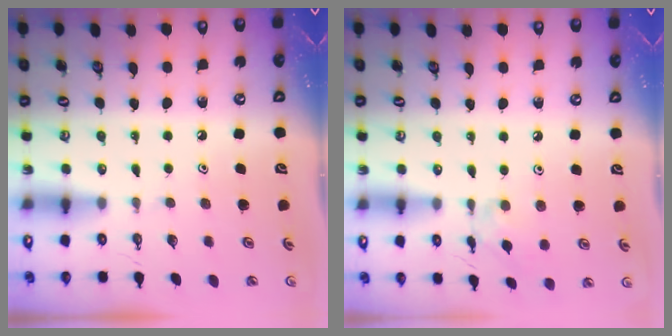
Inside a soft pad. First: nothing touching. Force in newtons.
{"total": 3.7, "press": 3.7, "slide": 0.5}